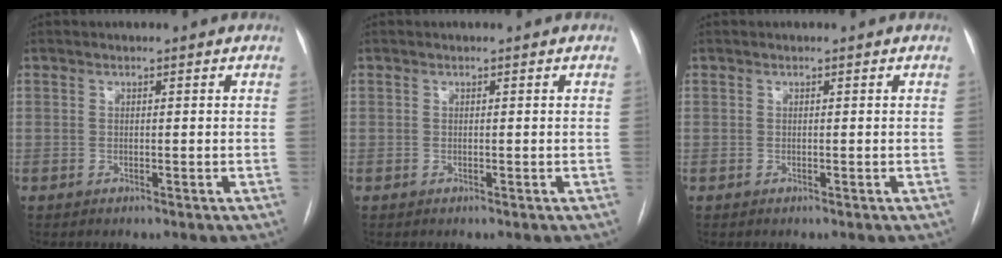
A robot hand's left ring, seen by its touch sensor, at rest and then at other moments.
{"total": 0.0}
{"total": 0.0}